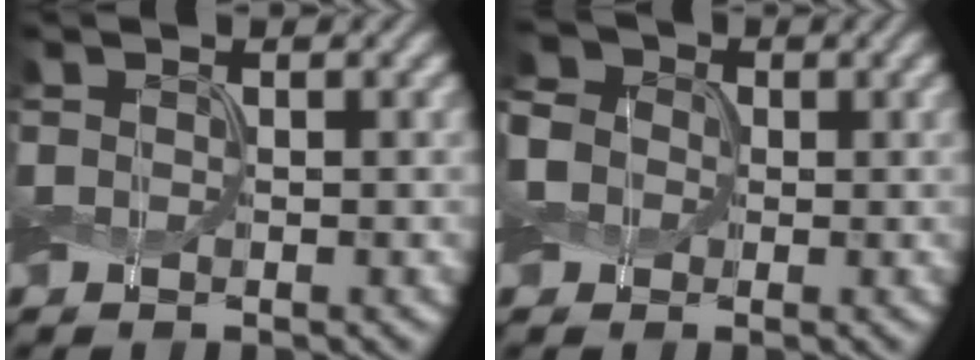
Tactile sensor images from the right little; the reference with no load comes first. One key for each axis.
{"total": 5.8, "fx": 0.7, "fy": 5.1, "fz": 2.7, "tx": -0.064, "ty": 0.032, "tz": -0.004}